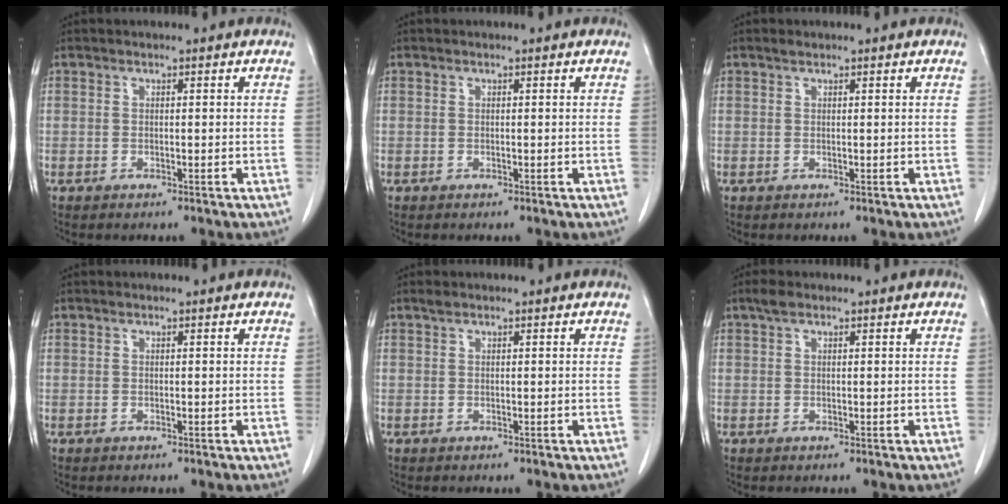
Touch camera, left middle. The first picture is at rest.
{"total": 0.0}
{"total": 0.6, "force": [0.5, 0.2, 0.2], "torque": [-0.012, 0.002, 0.011]}
{"total": 0.0}
{"total": 0.6, "force": [0.5, 0.2, 0.3], "torque": [-0.012, 0.005, 0.011]}
{"total": 1.5, "force": [1.0, 0.6, 0.9], "torque": [-0.022, 0.014, 0.019]}